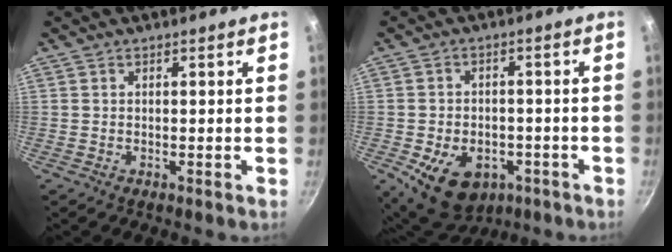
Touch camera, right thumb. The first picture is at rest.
{"total": 13.0, "force": [-5.0, 9.0, 7.9], "torque": [-0.106, 0.009, -0.060]}